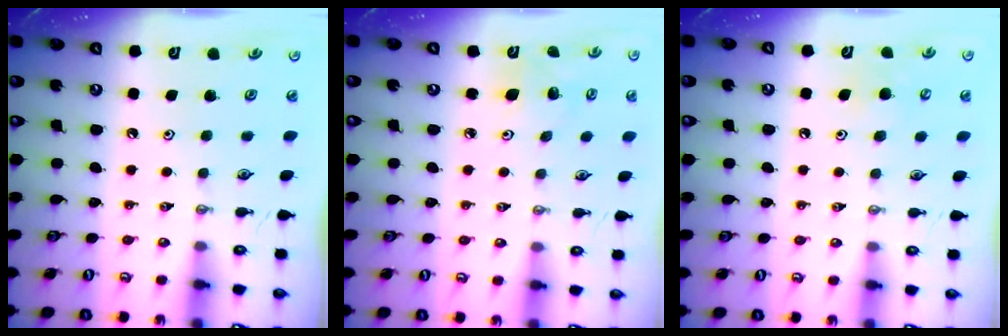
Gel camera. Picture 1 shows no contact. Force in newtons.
{"total": 5.2, "press": 5.1, "slide": 1.0}
{"total": 6.4, "press": 6.4, "slide": 0.7}